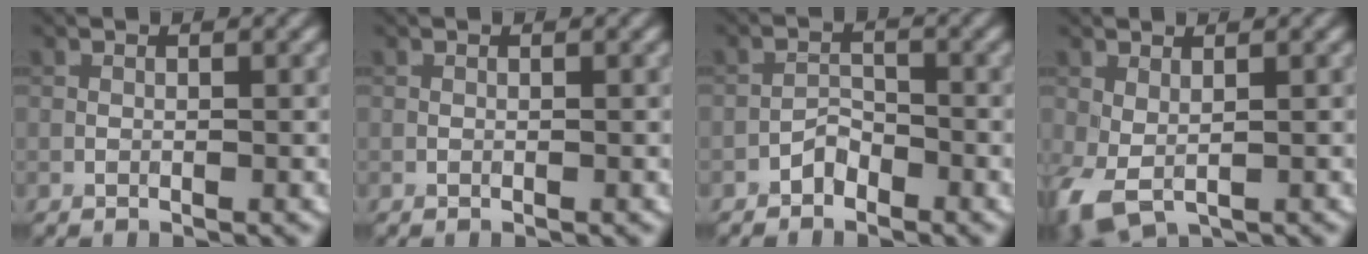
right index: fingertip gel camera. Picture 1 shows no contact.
{"total": 0.0}
{"total": 1.6, "force": [-1.3, 0.8, 0.5], "torque": [-0.003, 0.010, -0.026]}
{"total": 3.3, "force": [-0.5, 2.0, 2.6], "torque": [-0.068, -0.006, -0.007]}